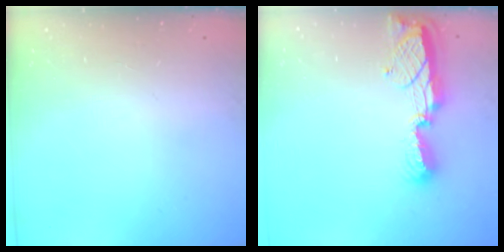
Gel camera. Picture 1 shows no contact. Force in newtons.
{"total": 9.9, "press": 9.7, "slide": 2.0}